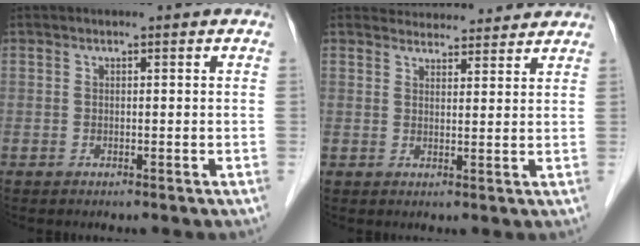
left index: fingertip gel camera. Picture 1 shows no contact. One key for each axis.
{"total": 7.7, "fx": 7.5, "fy": 1.8, "fz": 0.7, "tx": -0.001, "ty": 0.019, "tz": 0.089}